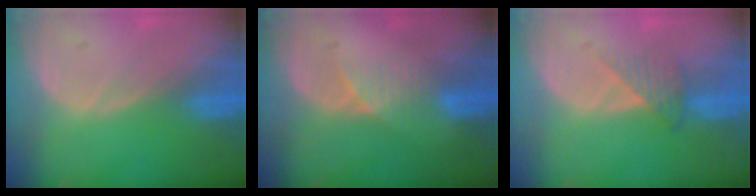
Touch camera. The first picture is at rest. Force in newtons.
{"total": 3.6, "press": 3.3, "slide": 1.4}
{"total": 3.5, "press": 3.1, "slide": 1.5}